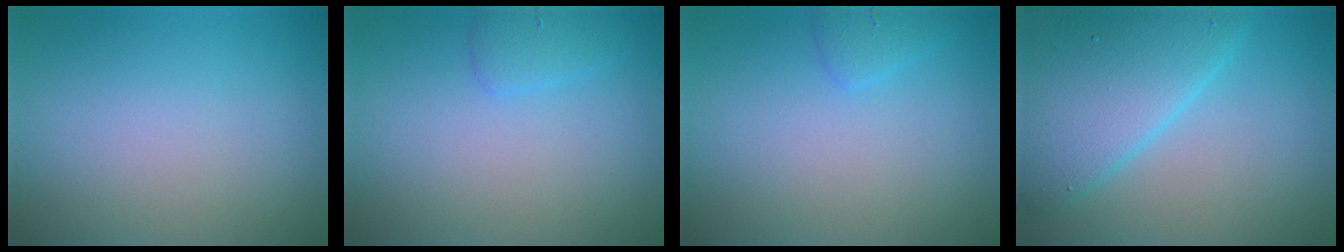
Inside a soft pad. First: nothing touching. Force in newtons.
{"total": 1.4, "press": 1.4, "slide": 0.2}
{"total": 1.2, "press": 1.2, "slide": 0.1}
{"total": 7.6, "press": 7.5, "slide": 0.4}